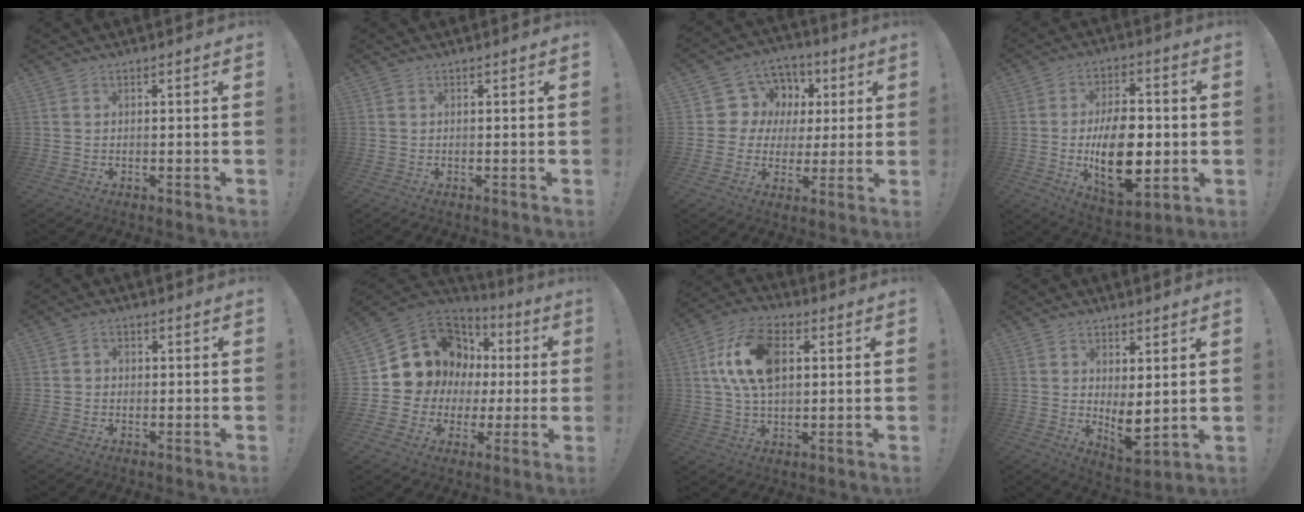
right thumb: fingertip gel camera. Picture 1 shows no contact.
{"total": 0.0}
{"total": 10.5, "force": [2.4, 10.0, 2.2], "torque": [-0.029, -0.018, 0.063]}
{"total": 19.3, "force": [-2.2, 10.8, 15.8], "torque": [-0.268, -0.004, -0.029]}
{"total": 1.9, "force": [-0.5, 1.6, 0.8], "torque": [-0.017, 0.009, -0.009]}
{"total": 12.7, "force": [5.5, 10.6, 4.3], "torque": [-0.071, -0.052, 0.131]}
{"total": 15.5, "force": [3.6, 9.4, 11.8], "torque": [-0.224, 0.009, 0.064]}
{"total": 6.4, "force": [1.5, 2.8, 5.6], "torque": [-0.050, -0.034, 0.032]}